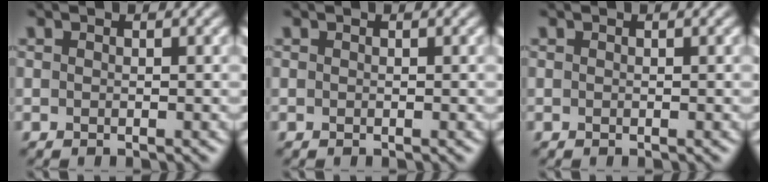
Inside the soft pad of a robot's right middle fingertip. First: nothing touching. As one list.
[{"total": 0.0}, {"total": 0.0}]